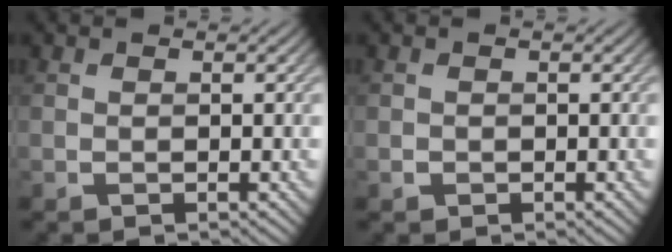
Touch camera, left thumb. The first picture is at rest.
{"total": 0.6, "force": [-0.3, 0.5, 0.1], "torque": [0.000, -0.005, -0.007]}